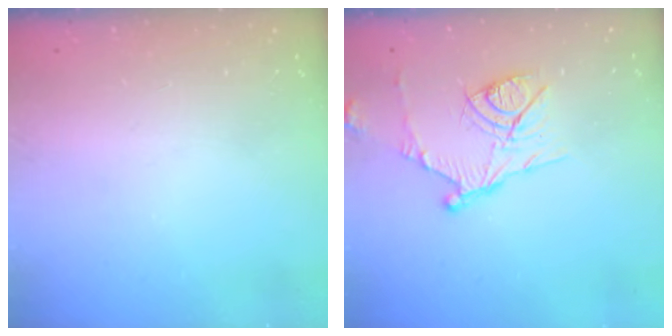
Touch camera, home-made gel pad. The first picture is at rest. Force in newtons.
{"total": 12.8, "press": 12.8, "slide": 0.8}